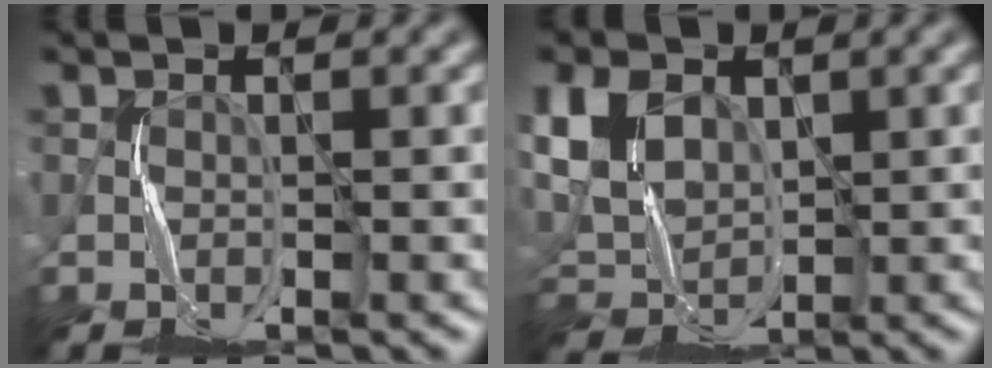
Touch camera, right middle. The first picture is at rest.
{"total": 5.8, "force": [1.8, 4.2, 3.6], "torque": [-0.093, 0.004, 0.030]}